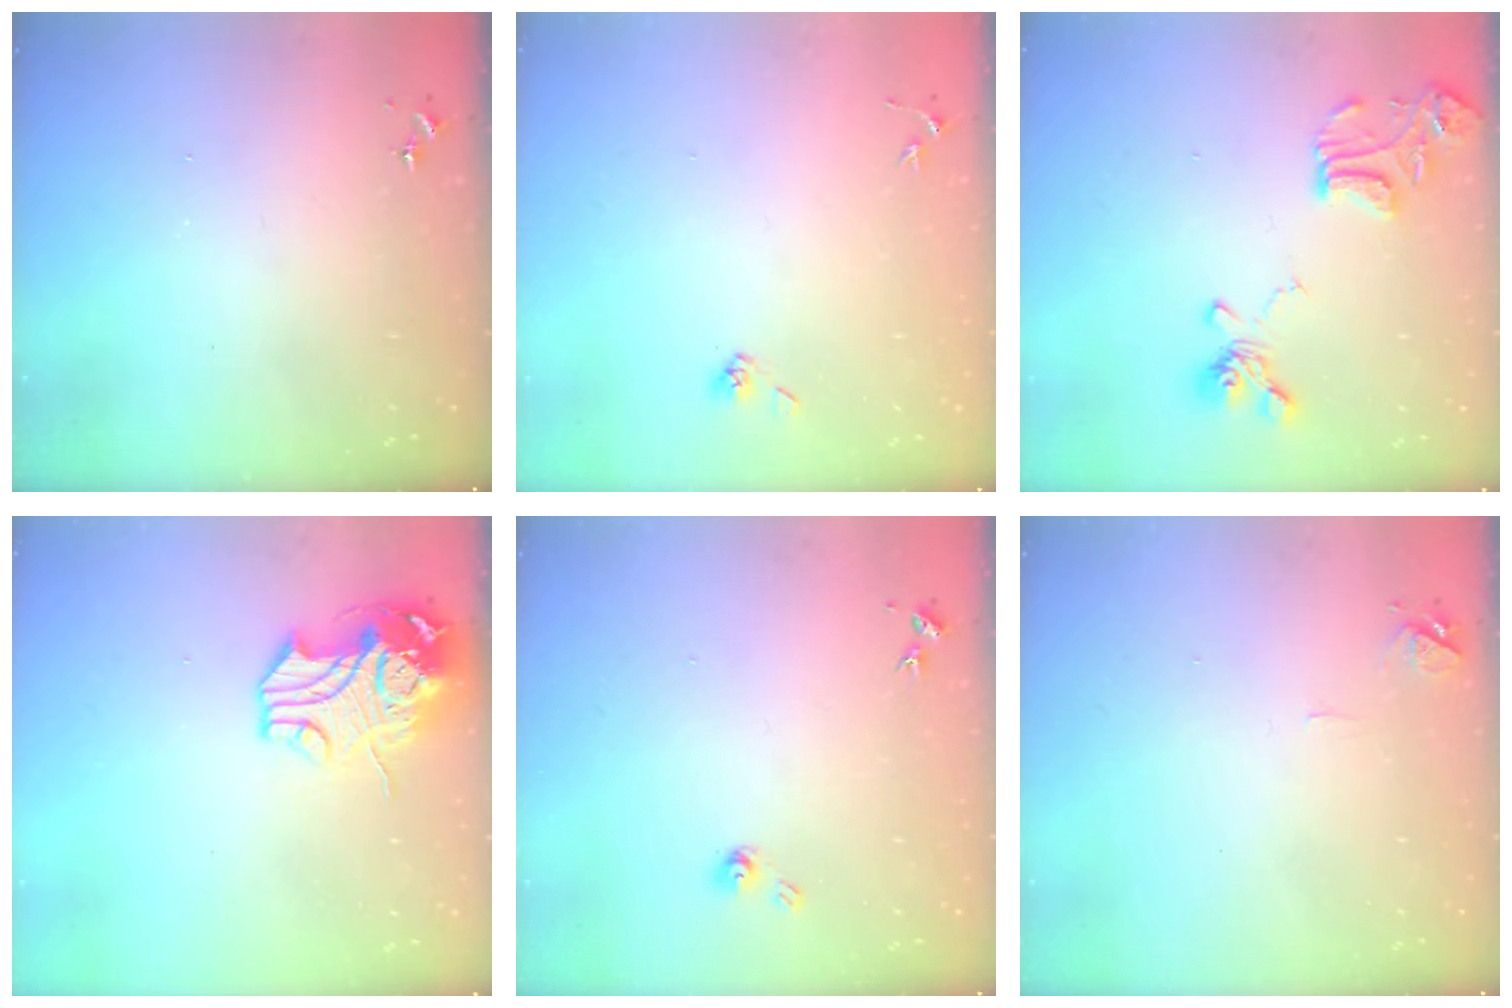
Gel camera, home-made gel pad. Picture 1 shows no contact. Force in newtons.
{"total": 4.2, "press": 3.9, "slide": 1.6}
{"total": 15.9, "press": 15.8, "slide": 1.7}
{"total": 13.9, "press": 13.7, "slide": 2.3}
{"total": 4.9, "press": 4.9, "slide": 0.5}
{"total": 6.3, "press": 6.3, "slide": 0.7}